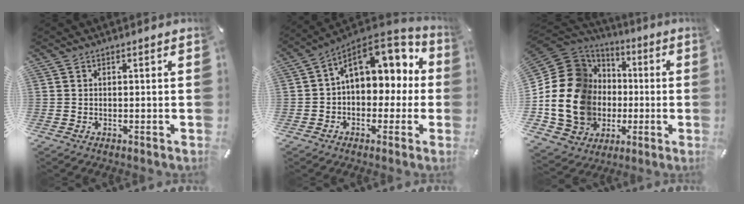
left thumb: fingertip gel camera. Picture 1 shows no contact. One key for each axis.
{"total": 13.8, "fx": 4.8, "fy": 9.4, "fz": 9.0, "tx": -0.129, "ty": -0.024, "tz": 0.089}
{"total": 21.2, "fx": -2.2, "fy": 18.0, "fz": 11.1, "tx": -0.248, "ty": 0.001, "tz": -0.018}